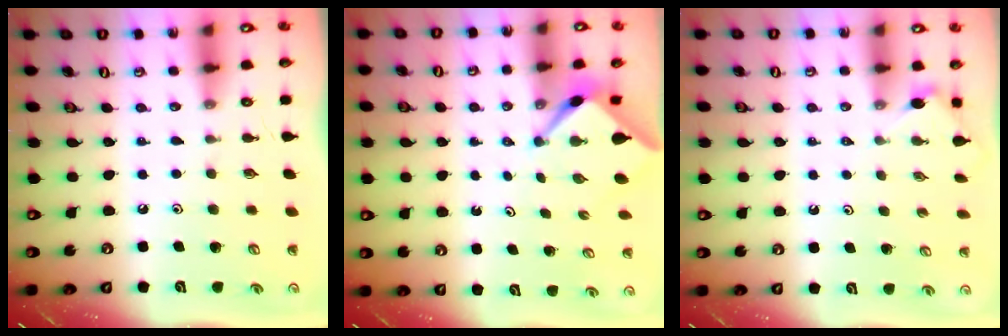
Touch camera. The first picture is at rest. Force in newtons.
{"total": 2.5, "press": 2.5, "slide": 0.3}
{"total": 1.1, "press": 1.1, "slide": 0.3}